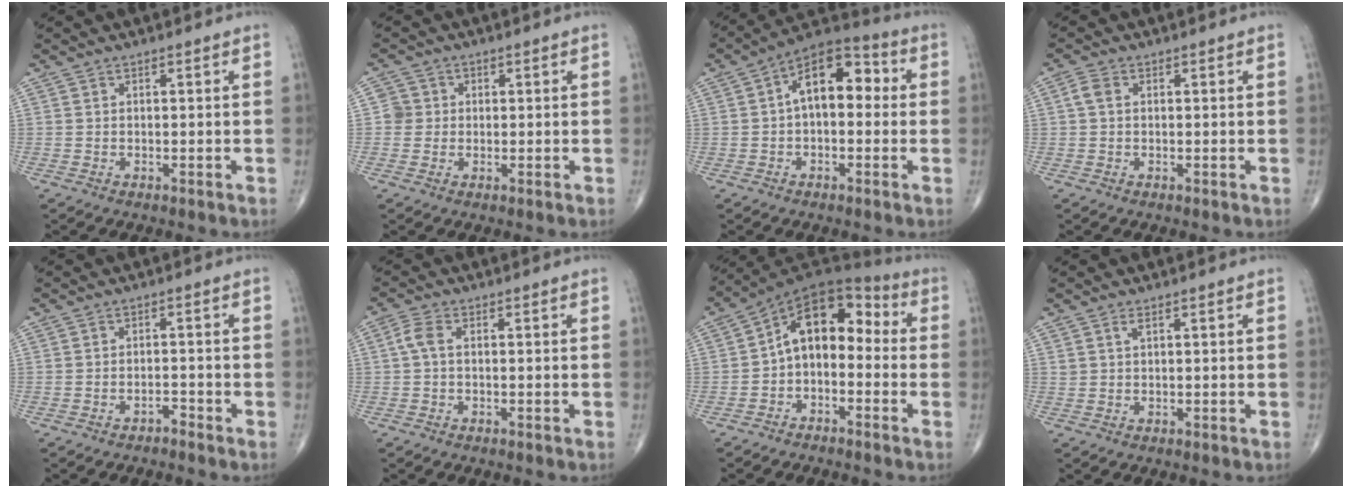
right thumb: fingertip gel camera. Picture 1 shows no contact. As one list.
[{"total": 3.1, "force": [0.1, 3.1, 0.3], "torque": [0.022, 0.008, -0.003]}, {"total": 12.1, "force": [1.1, 6.9, 9.8], "torque": [-0.130, 0.040, 0.002]}, {"total": 2.1, "force": [0.3, 1.5, 1.5], "torque": [-0.034, 0.010, 0.006]}, {"total": 1.4, "force": [-1.3, 0.5, 0.3], "torque": [-0.001, 0.008, -0.020]}, {"total": 2.8, "force": [0.1, 1.4, 2.5], "torque": [-0.062, 0.008, -0.003]}, {"total": 11.9, "force": [-1.1, 7.6, 9.1], "torque": [-0.111, 0.059, -0.036]}, {"total": 1.2, "force": [0.7, 0.4, 0.8], "torque": [-0.015, 0.002, 0.017]}]